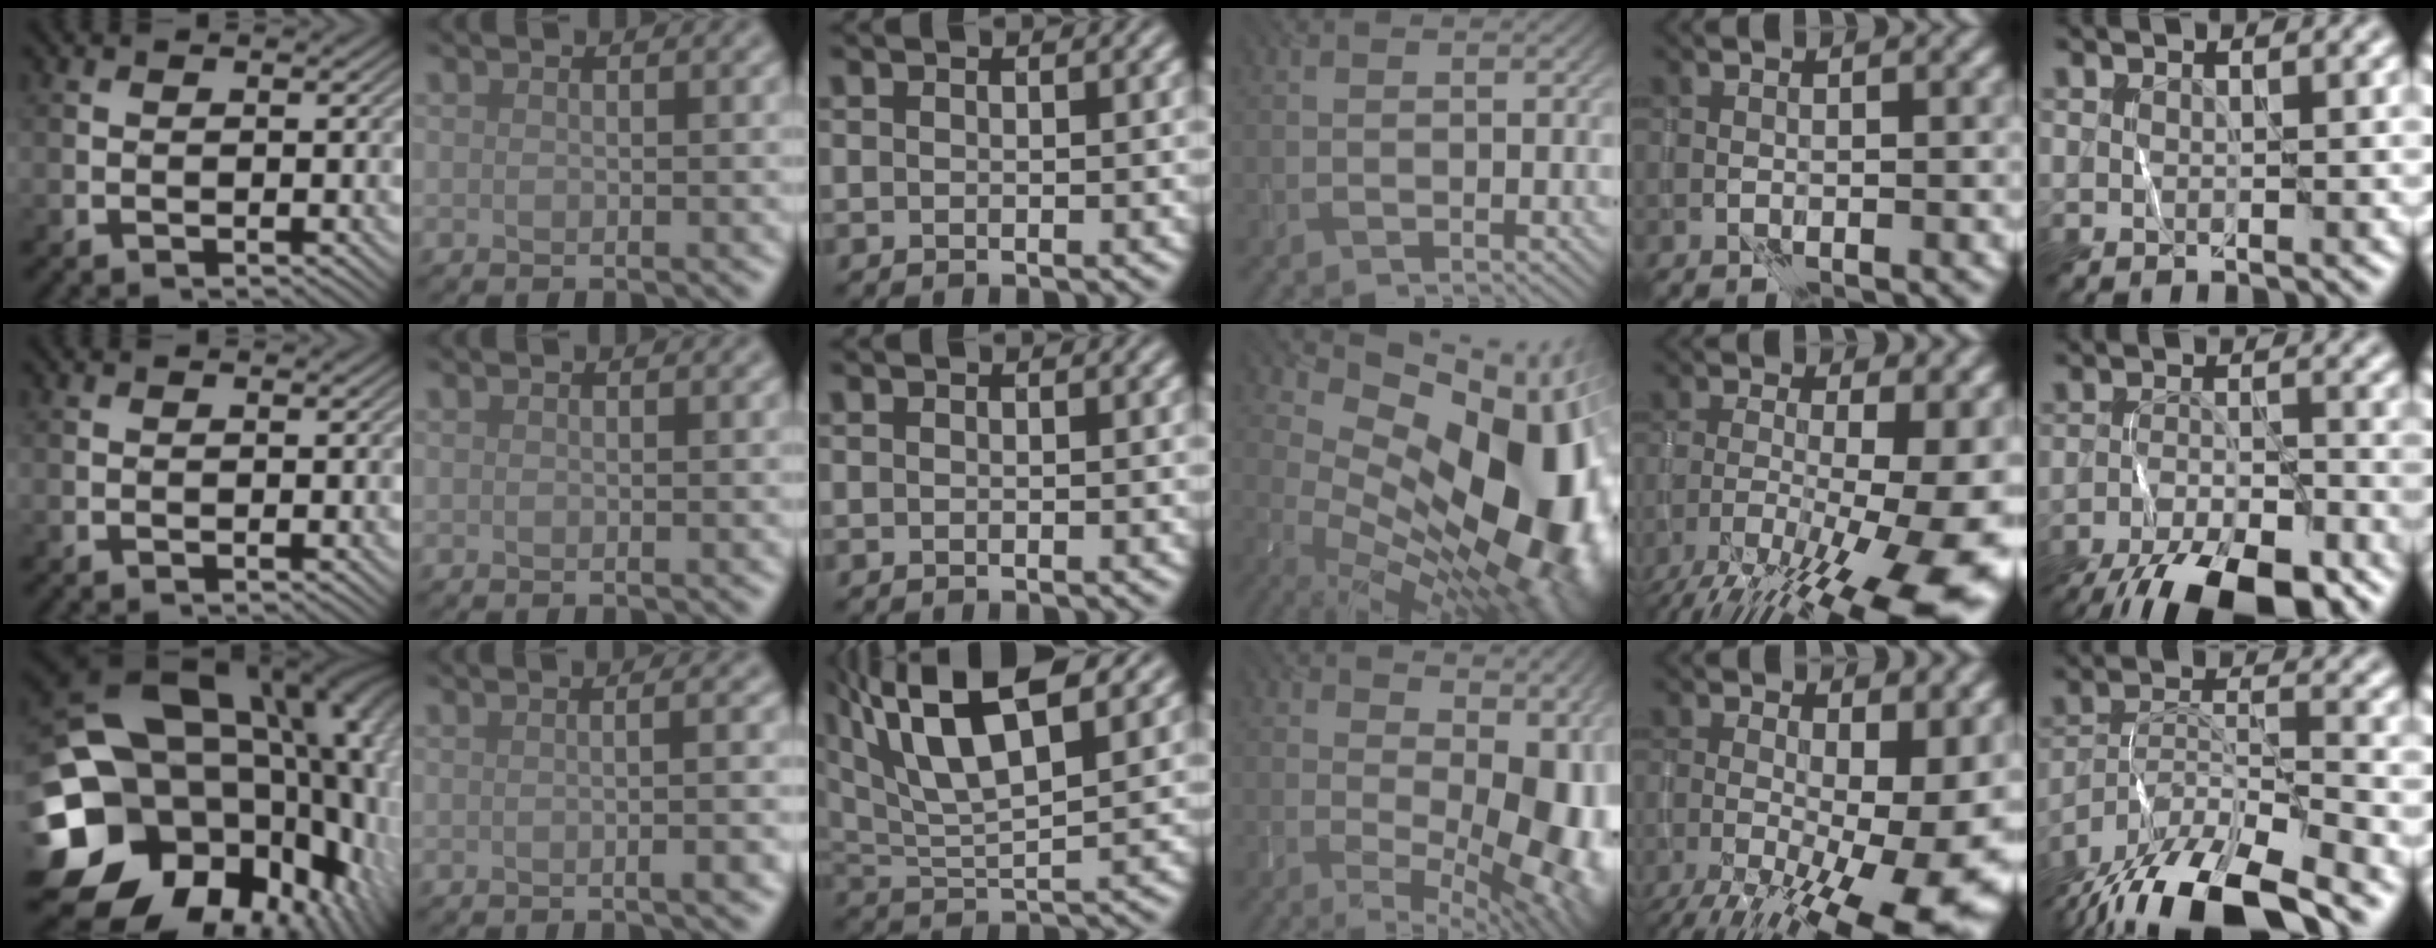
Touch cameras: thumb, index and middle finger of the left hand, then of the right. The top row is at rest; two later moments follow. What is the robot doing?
{"motion": "wrap", "object": "ribbon"}